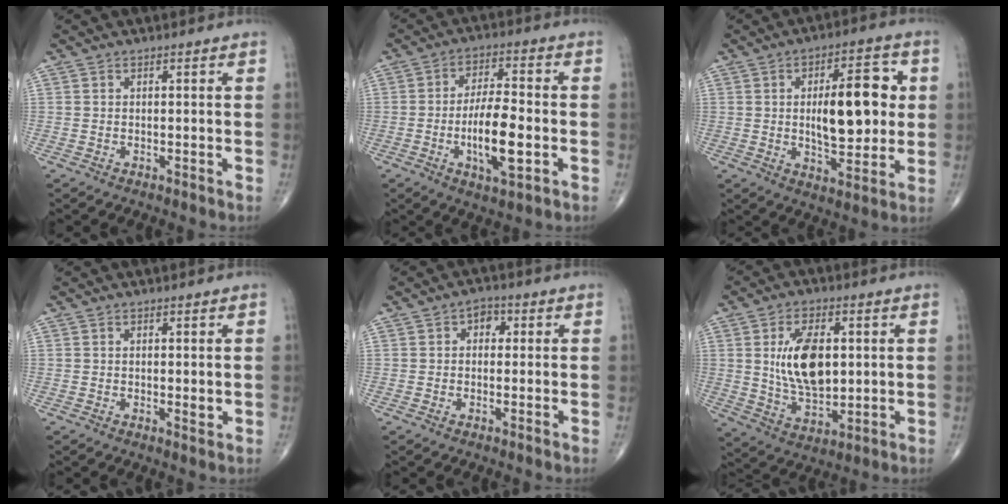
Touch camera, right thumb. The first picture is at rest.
{"total": 11.4, "force": [-2.7, 3.7, 10.4], "torque": [-0.182, 0.009, -0.046]}
{"total": 15.5, "force": [1.6, 6.7, 13.8], "torque": [-0.174, -0.002, 0.026]}
{"total": 1.3, "force": [0.1, 0.4, 1.3], "torque": [-0.019, -0.005, 0.002]}
{"total": 3.1, "force": [0.6, 2.2, 2.0], "torque": [-0.012, 0.010, 0.001]}
{"total": 13.4, "force": [2.1, 7.4, 11.0], "torque": [-0.176, -0.013, 0.045]}